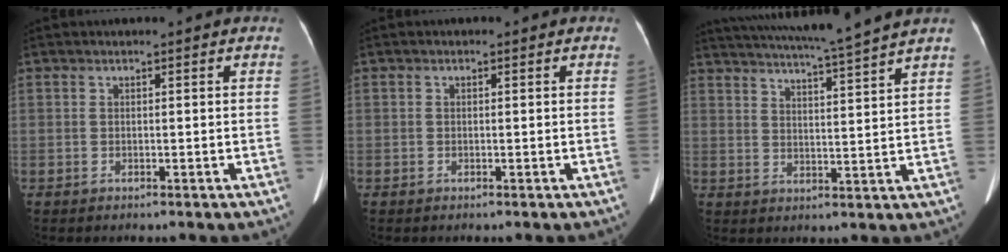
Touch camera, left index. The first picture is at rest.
{"total": 0.5, "force": [-0.1, 0.5, 0.0], "torque": [-0.003, 0.003, -0.005]}
{"total": 14.6, "force": [13.0, -1.8, 6.5], "torque": [-0.114, -0.013, 0.184]}